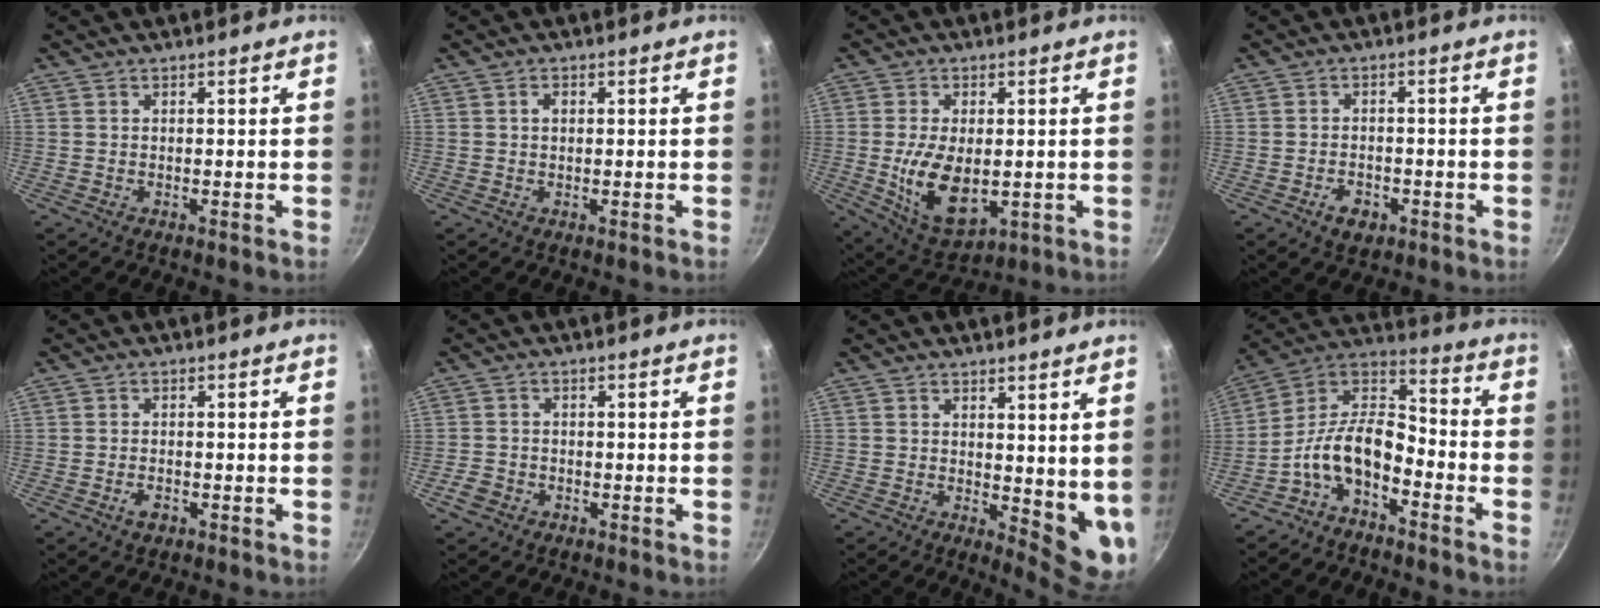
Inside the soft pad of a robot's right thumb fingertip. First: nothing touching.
{"total": 1.3, "force": [0.2, 0.9, 0.9], "torque": [-0.015, 0.005, 0.002]}
{"total": 12.4, "force": [-1.1, 7.0, 10.2], "torque": [-0.177, -0.009, -0.001]}
{"total": 4.2, "force": [-2.1, 2.7, 2.5], "torque": [-0.035, 0.016, -0.033]}
{"total": 2.4, "force": [-1.3, 1.3, 1.6], "torque": [-0.028, 0.010, -0.023]}
{"total": 3.3, "force": [-1.9, 2.4, 1.3], "torque": [-0.026, 0.022, -0.034]}
{"total": 6.7, "force": [2.2, 2.7, 5.8], "torque": [-0.057, -0.028, 0.036]}
{"total": 12.2, "force": [-6.0, 6.2, 8.5], "torque": [-0.155, 0.075, -0.132]}